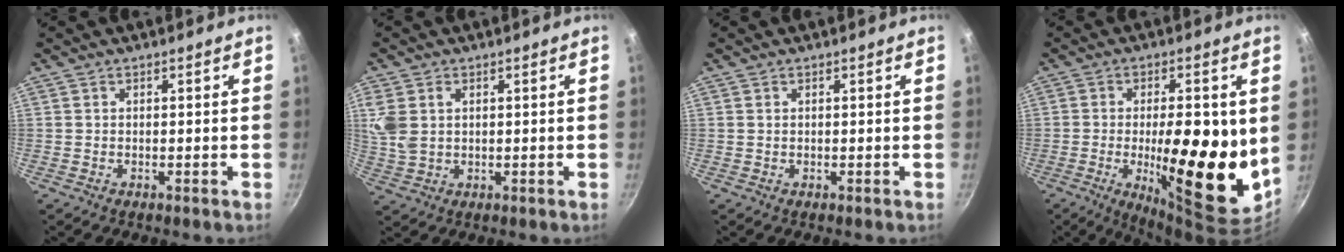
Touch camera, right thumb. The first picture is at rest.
{"total": 6.4, "force": [1.8, 4.5, 4.2], "torque": [-0.088, -0.001, 0.041]}
{"total": 0.0}
{"total": 18.6, "force": [-1.1, 6.2, 17.5], "torque": [-0.252, -0.013, -0.013]}